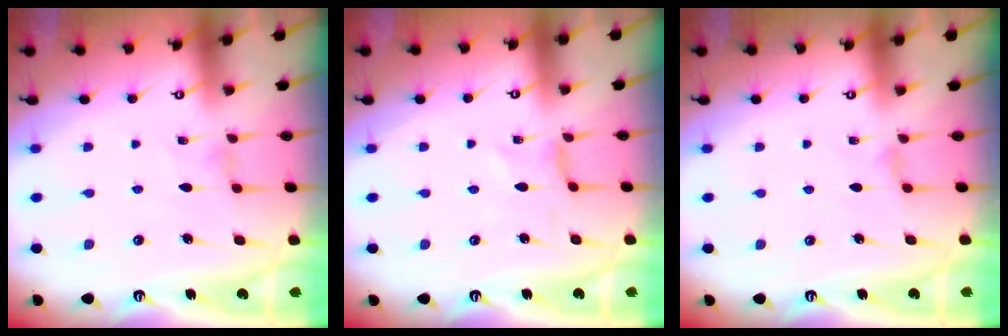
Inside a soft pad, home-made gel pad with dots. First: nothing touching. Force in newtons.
{"total": 0.0}
{"total": 2.1, "press": 2.1, "slide": 0.5}